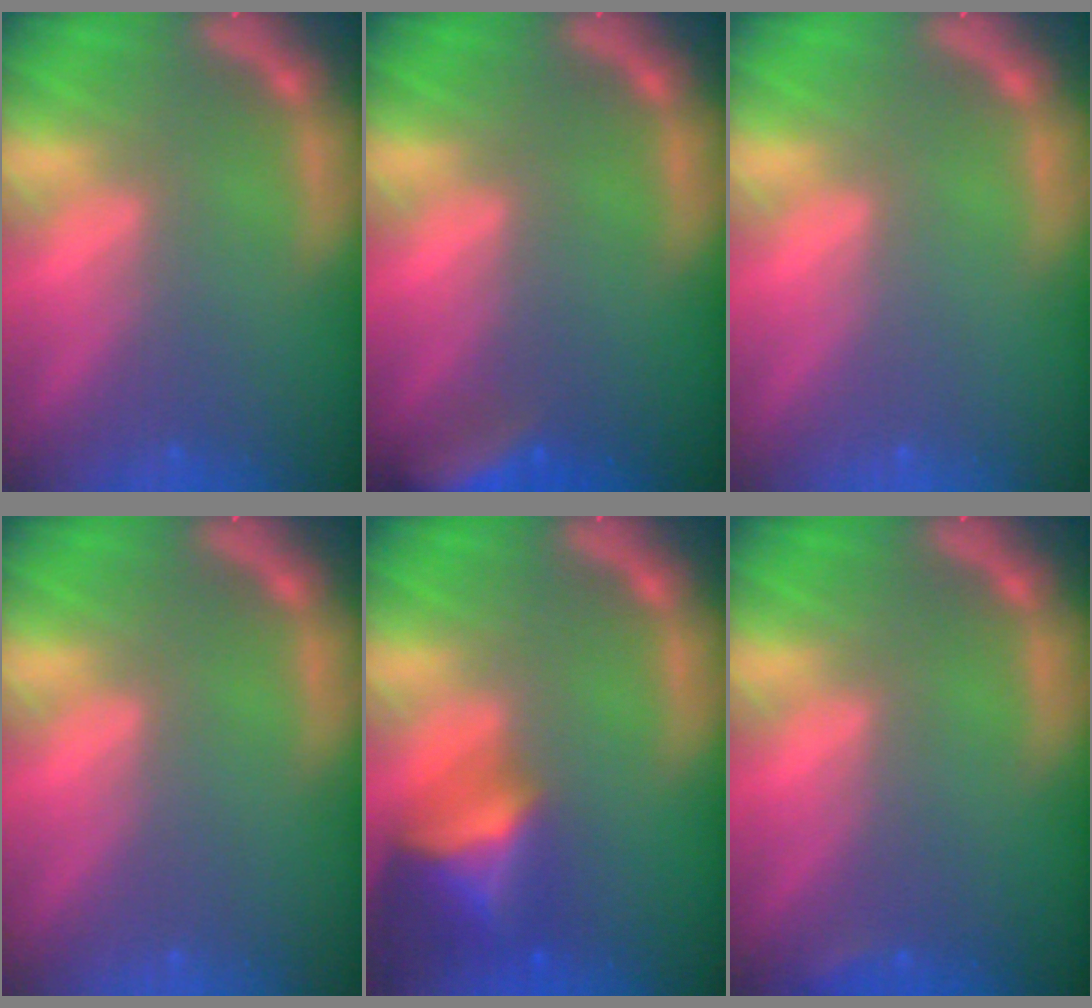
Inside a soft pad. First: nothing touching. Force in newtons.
{"total": 5.5}
{"total": 0.0}
{"total": 0.0}
{"total": 6.4}
{"total": 0.9}